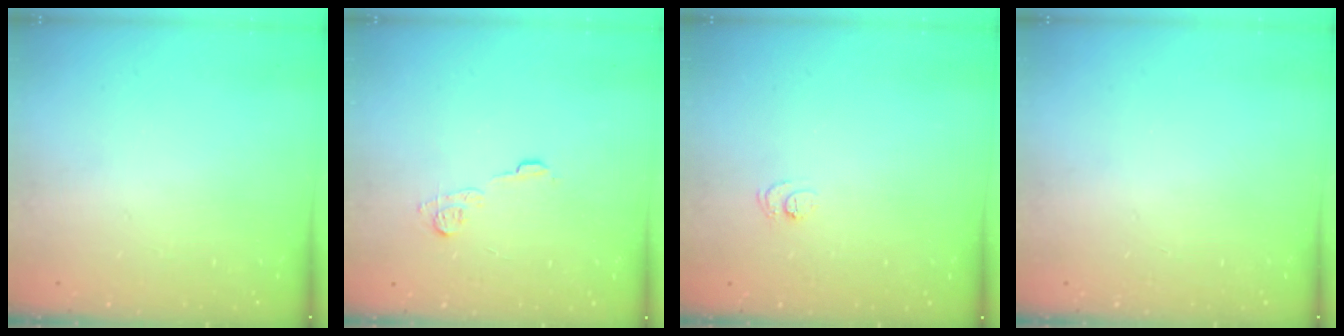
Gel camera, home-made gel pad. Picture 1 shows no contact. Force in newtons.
{"total": 7.3, "press": 7.3, "slide": 0.5}
{"total": 4.8, "press": 4.8, "slide": 0.4}
{"total": 0.0}